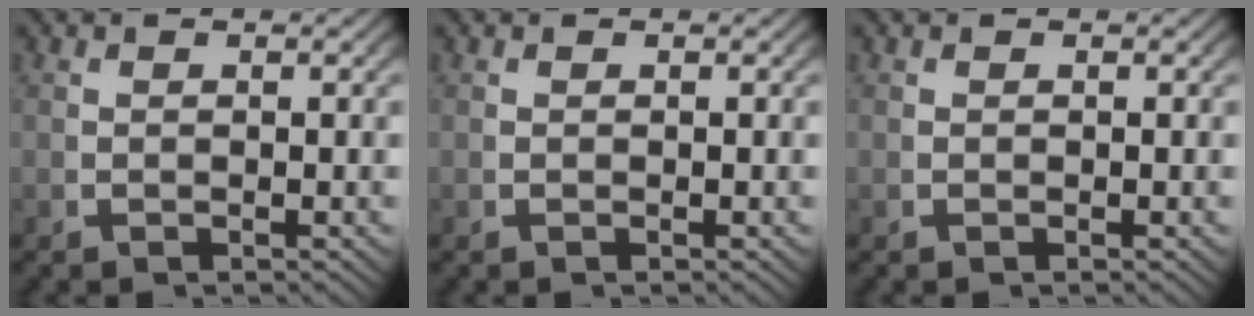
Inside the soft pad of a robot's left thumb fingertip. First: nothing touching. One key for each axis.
{"total": 0.0}
{"total": 0.0}